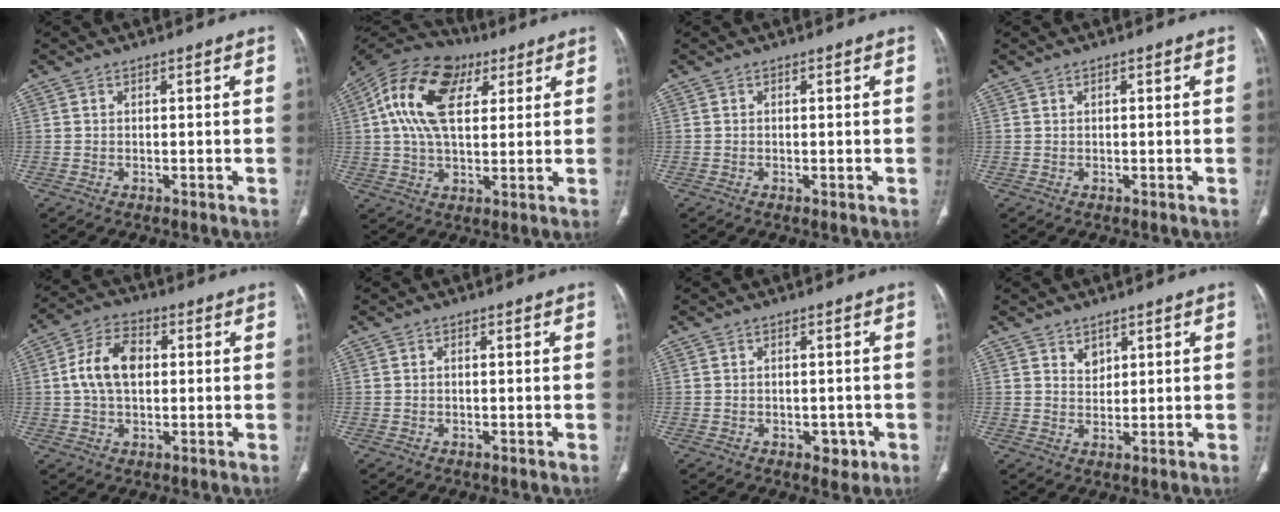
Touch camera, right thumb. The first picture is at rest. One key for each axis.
{"total": 18.0, "fx": 5.2, "fy": 10.7, "fz": 13.4, "tx": -0.240, "ty": 0.011, "tz": 0.081}
{"total": 0.0}
{"total": 0.6, "fx": 0.3, "fy": 0.2, "fz": 0.4, "tx": -0.009, "ty": 0.002, "tz": 0.006}
{"total": 9.8, "fx": 1.0, "fy": 6.2, "fz": 7.5, "tx": -0.137, "ty": 0.017, "tz": 0.015}
{"total": 0.0}
{"total": 3.1, "fx": -1.2, "fy": 2.0, "fz": 1.9, "tx": -0.009, "ty": 0.007, "tz": -0.007}
{"total": 2.4, "fx": 1.6, "fy": 1.6, "fz": 0.9, "tx": -0.004, "ty": -0.013, "tz": 0.030}